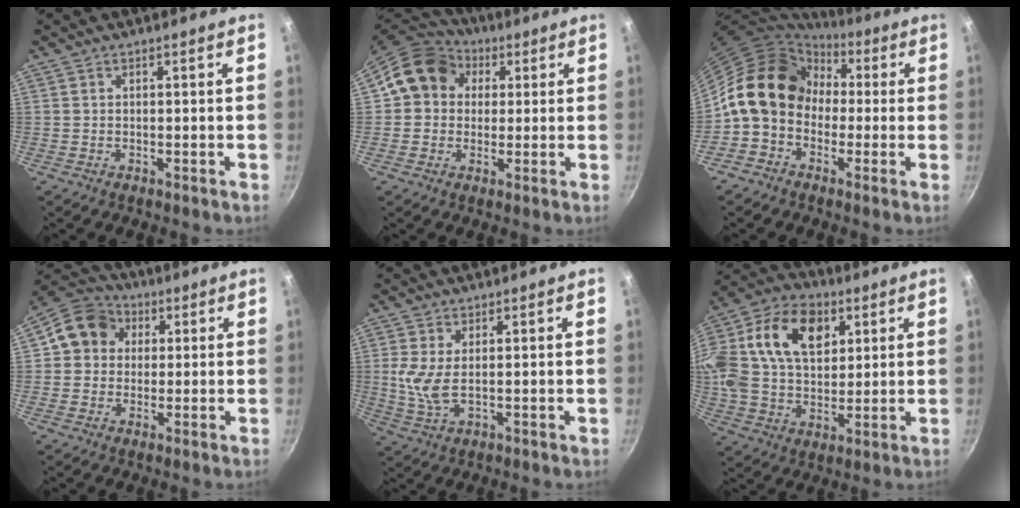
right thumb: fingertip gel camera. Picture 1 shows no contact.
{"total": 11.8, "force": [2.7, 10.2, 5.3], "torque": [-0.059, 0.022, 0.027]}
{"total": 14.1, "force": [0.9, 11.5, 8.1], "torque": [-0.102, 0.036, -0.008]}
{"total": 9.5, "force": [2.0, 8.4, 3.9], "torque": [-0.037, 0.017, 0.016]}
{"total": 5.0, "force": [1.1, 1.9, 4.6], "torque": [-0.100, -0.008, 0.026]}
{"total": 25.6, "force": [8.5, 16.9, 17.3], "torque": [-0.347, 0.018, 0.138]}